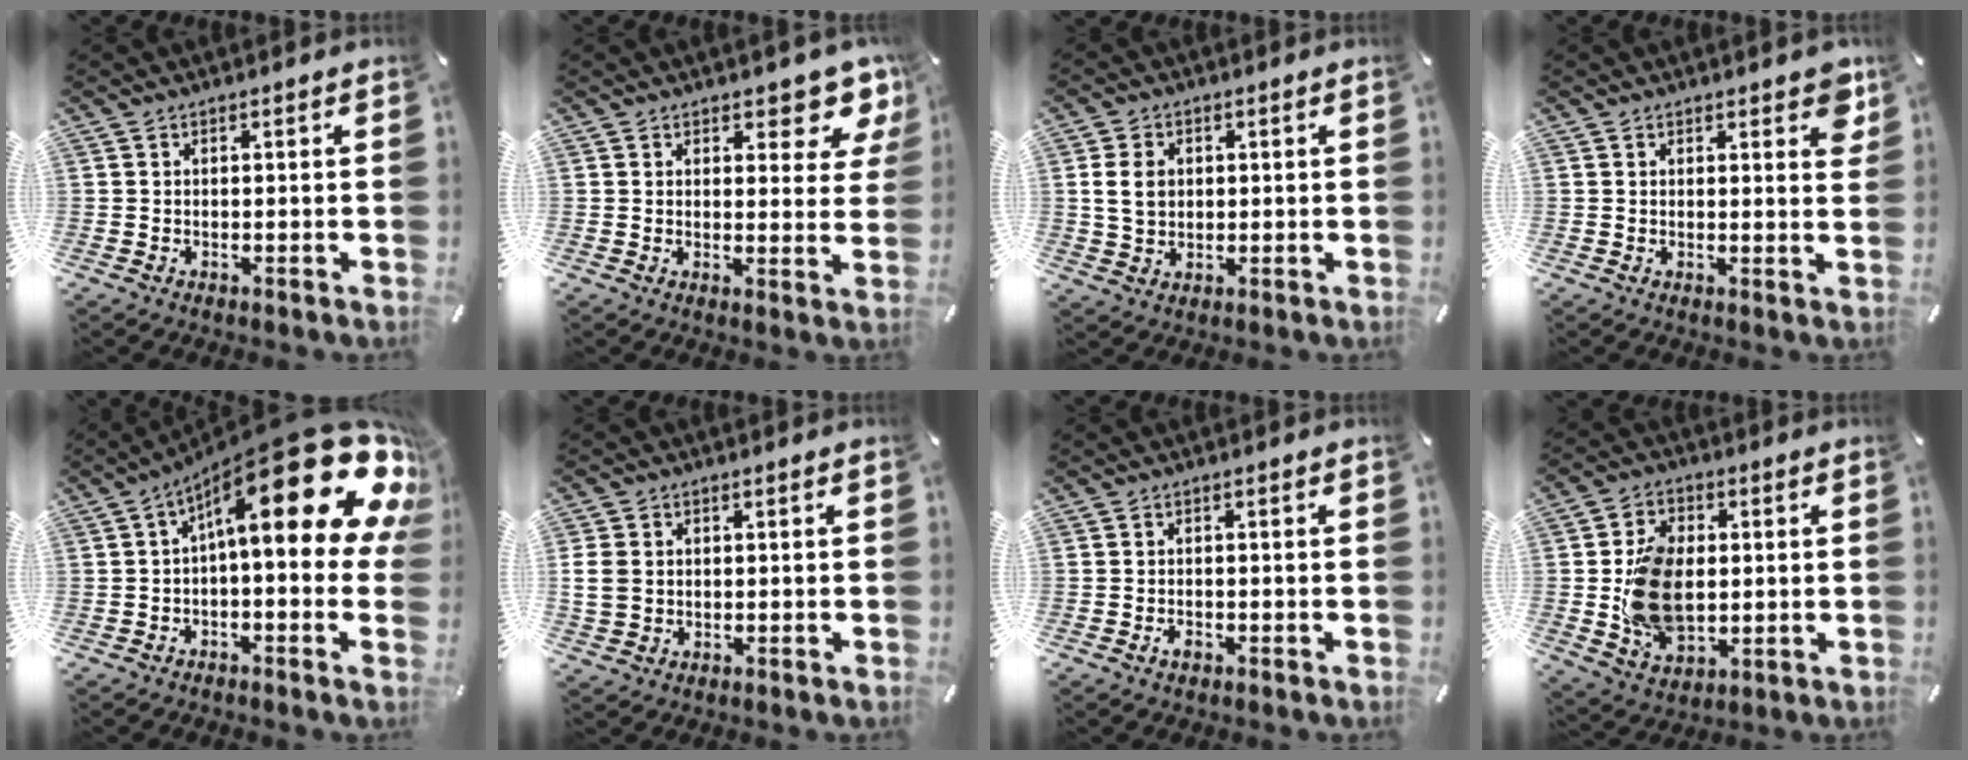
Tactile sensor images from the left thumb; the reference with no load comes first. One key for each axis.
{"total": 7.6, "fx": 5.7, "fy": 3.6, "fz": 3.5, "tx": -0.021, "ty": -0.046, "tz": 0.094}
{"total": 6.0, "fx": 0.8, "fy": 5.0, "fz": 3.3, "tx": -0.075, "ty": 0.002, "tz": 0.011}
{"total": 4.5, "fx": 2.9, "fy": 1.9, "fz": 2.8, "tx": -0.022, "ty": -0.015, "tz": 0.045}
{"total": 26.3, "fx": 10.2, "fy": 8.8, "fz": 22.6, "tx": -0.337, "ty": -0.088, "tz": 0.174}
{"total": 4.8, "fx": 0.2, "fy": 4.1, "fz": 2.5, "tx": -0.062, "ty": 0.004, "tz": 0.004}
{"total": 1.7, "fx": -1.0, "fy": 1.0, "fz": 1.0, "tx": -0.020, "ty": 0.005, "tz": -0.018}
{"total": 13.5, "fx": -0.1, "fy": 9.9, "fz": 9.2, "tx": -0.196, "ty": 0.009, "tz": 0.000}